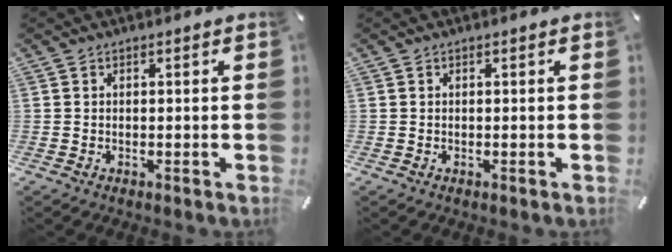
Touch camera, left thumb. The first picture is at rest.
{"total": 0.0}